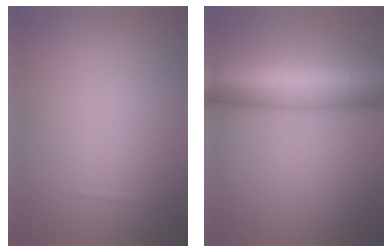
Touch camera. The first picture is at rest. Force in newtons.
{"total": 9.5, "press": 9.5, "slide": 0.3}